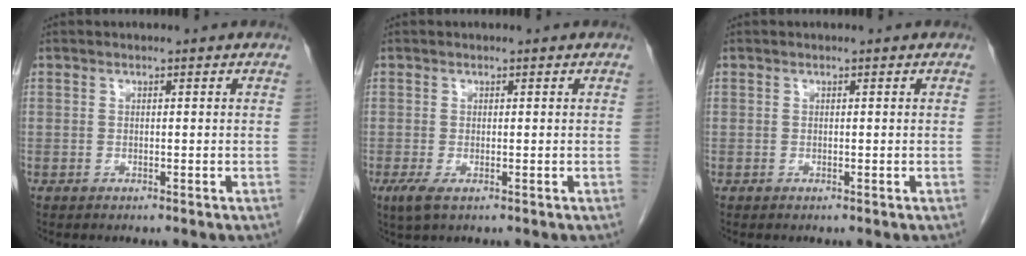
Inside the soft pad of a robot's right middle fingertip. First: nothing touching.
{"total": 2.2, "force": [-1.0, 0.5, 1.9], "torque": [-0.045, -0.009, -0.015]}
{"total": 0.0}